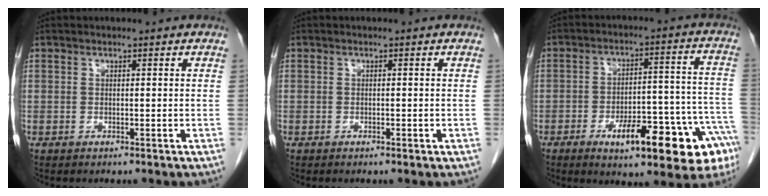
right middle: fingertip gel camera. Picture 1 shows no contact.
{"total": 0.6, "force": [-0.3, 0.1, 0.4], "torque": [-0.010, 0.000, -0.004]}
{"total": 18.1, "force": [-9.7, 4.5, 14.6], "torque": [-0.118, 0.031, -0.125]}